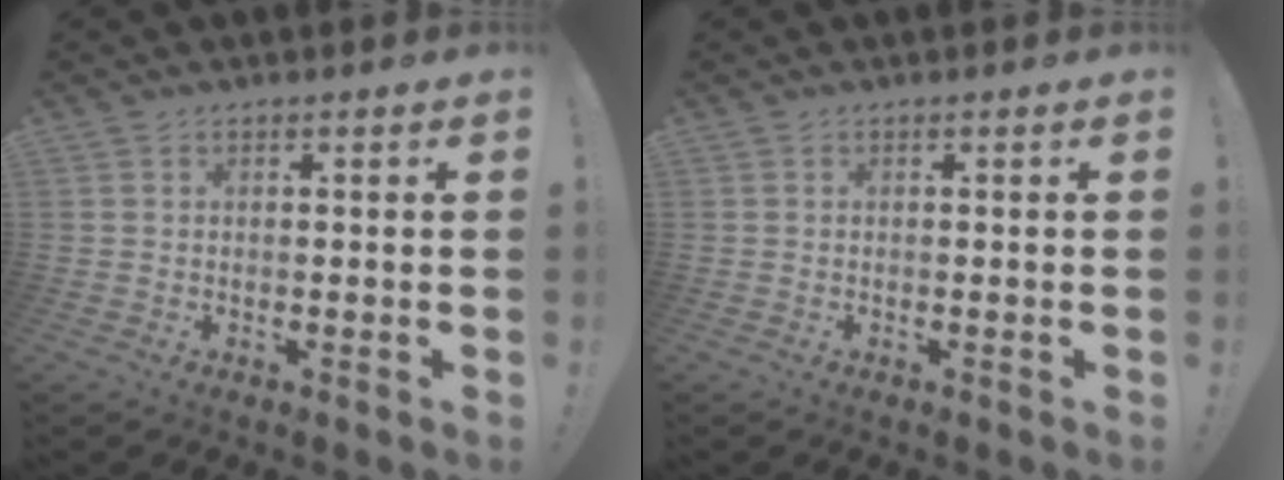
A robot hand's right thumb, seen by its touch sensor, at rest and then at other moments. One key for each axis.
{"total": 0.0}